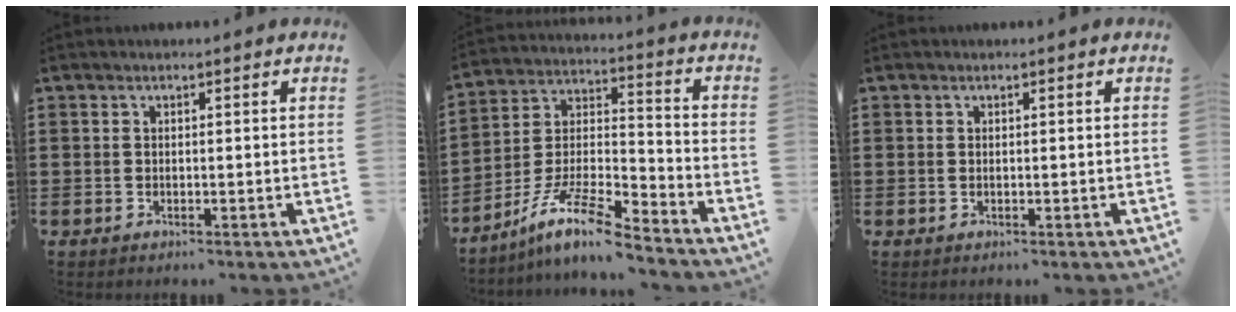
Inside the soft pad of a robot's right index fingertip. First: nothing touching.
{"total": 10.8, "force": [-8.8, 1.7, 6.2], "torque": [-0.125, 0.012, -0.174]}
{"total": 0.0}